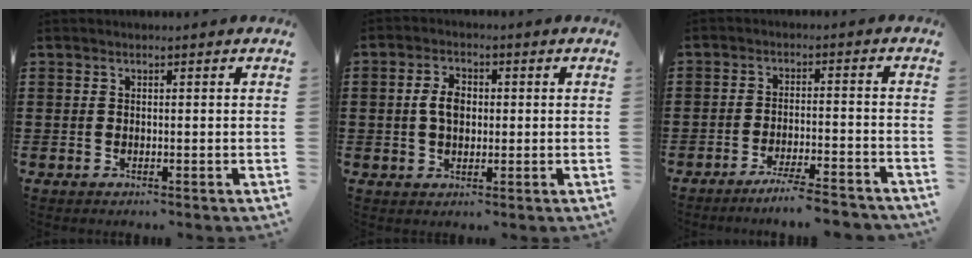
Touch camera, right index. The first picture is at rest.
{"total": 4.3, "force": [0.2, 2.6, 3.4], "torque": [-0.078, 0.009, -0.001]}
{"total": 4.9, "force": [-4.4, -0.3, 2.2], "torque": [-0.035, -0.008, -0.082]}